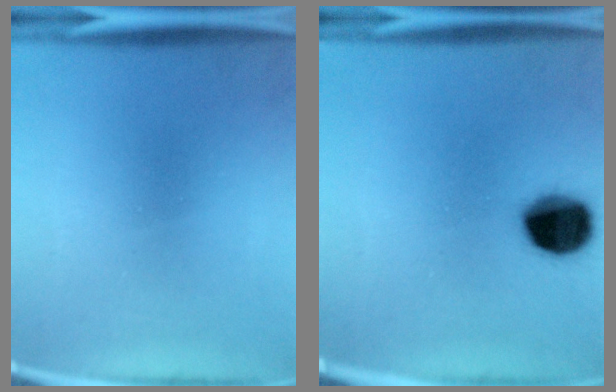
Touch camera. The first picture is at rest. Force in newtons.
{"total": 12.8}